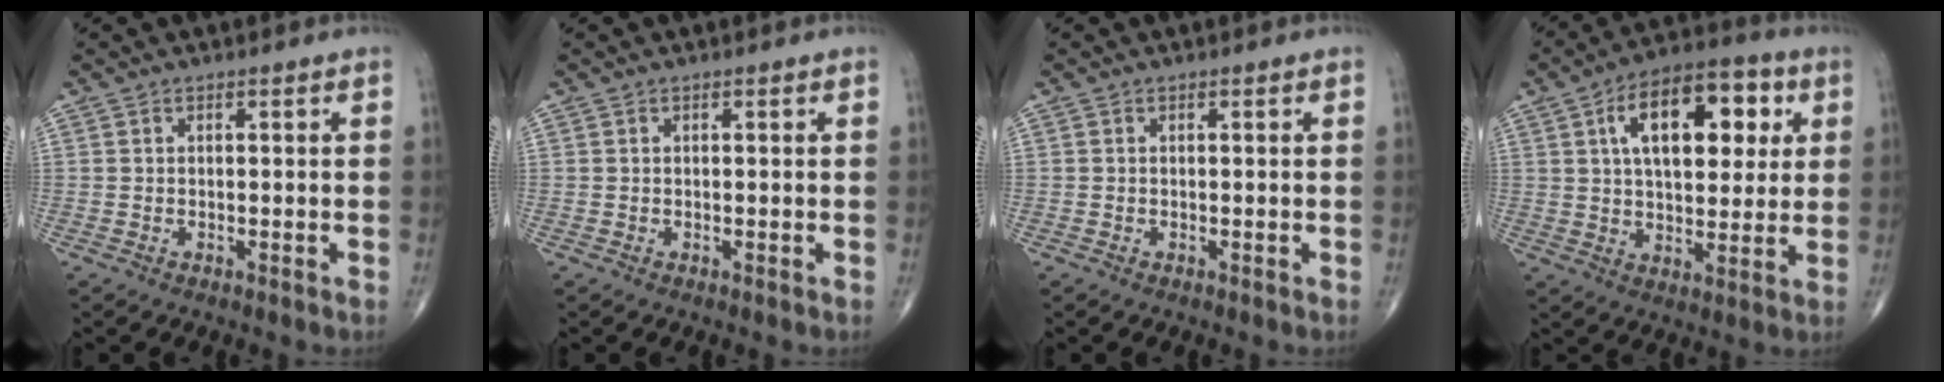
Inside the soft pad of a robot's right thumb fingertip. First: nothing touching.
{"total": 0.0}
{"total": 0.0}
{"total": 17.7, "force": [5.4, 9.2, 14.1], "torque": [-0.182, 0.006, 0.079]}